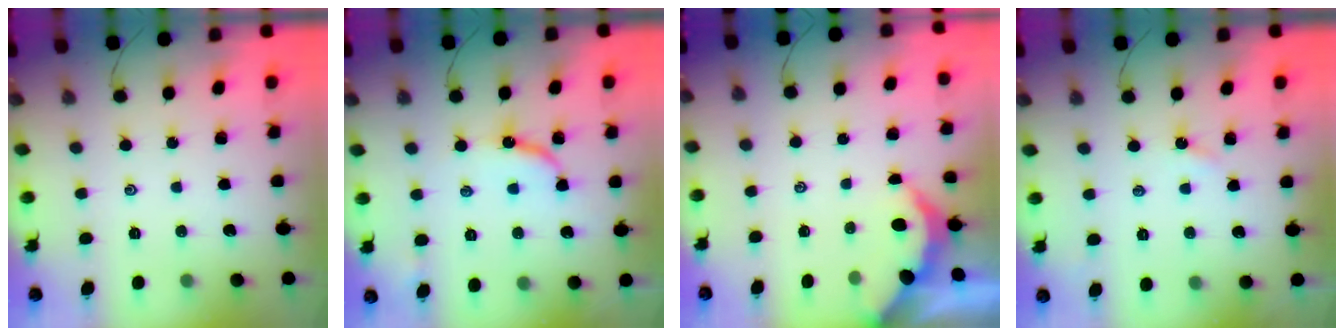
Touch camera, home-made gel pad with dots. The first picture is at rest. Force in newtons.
{"total": 7.0, "press": 7.0, "slide": 0.3}
{"total": 2.4, "press": 2.4, "slide": 0.3}
{"total": 1.5, "press": 1.5, "slide": 0.3}